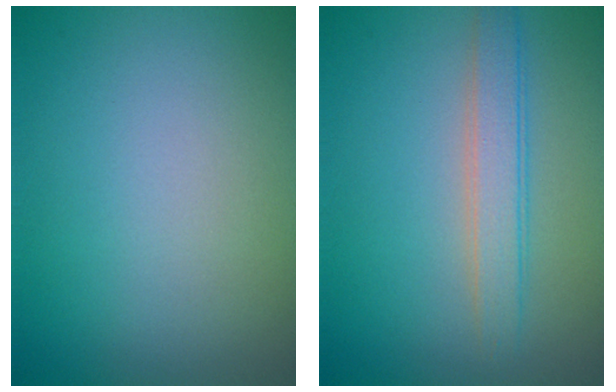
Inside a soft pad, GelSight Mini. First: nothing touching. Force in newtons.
{"total": 2.7, "press": 2.7, "slide": 0.0}